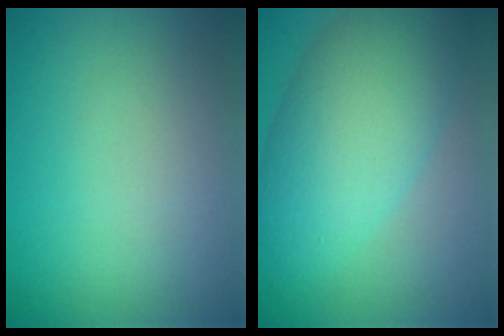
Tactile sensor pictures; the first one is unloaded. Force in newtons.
{"total": 8.4, "press": 8.4, "slide": 0.2}